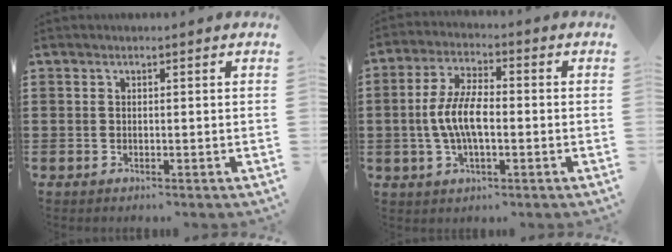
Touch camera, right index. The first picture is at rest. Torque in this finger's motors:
{"motor_torque": [0.80, 0.11, 0.41, 0.21]}